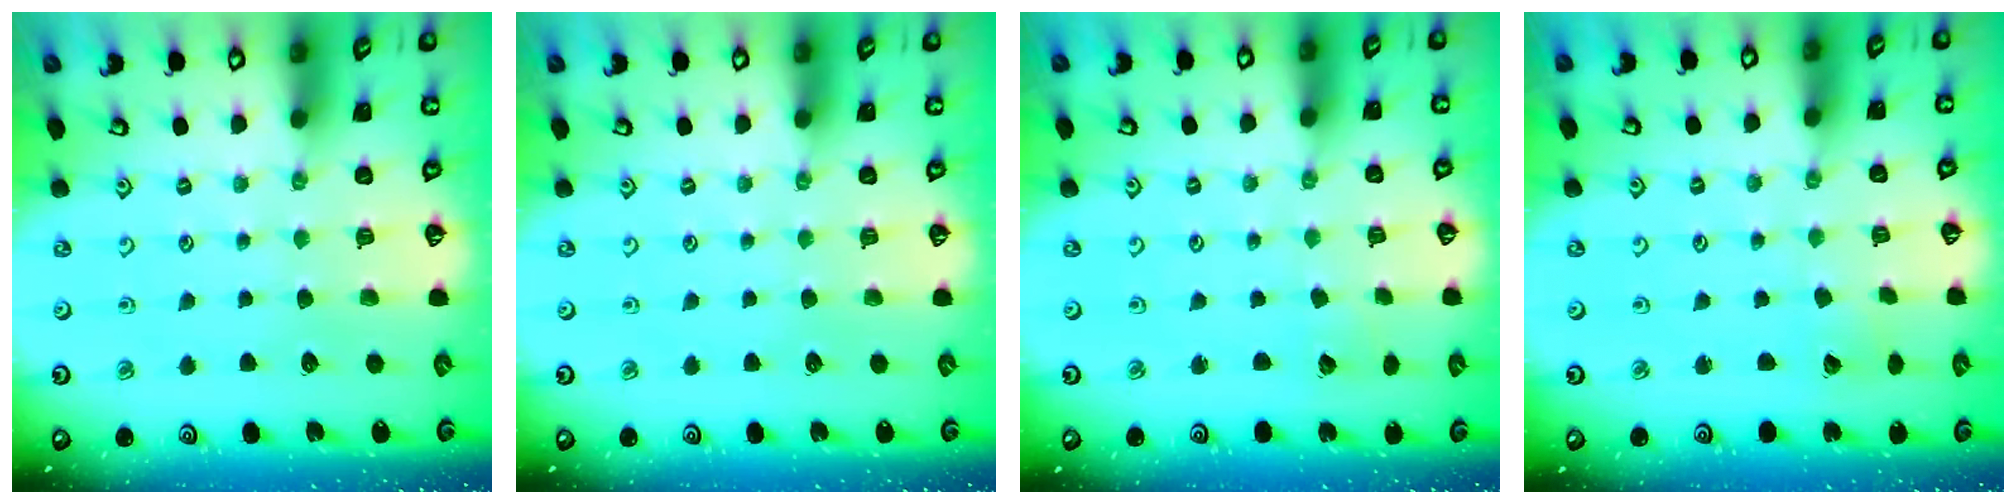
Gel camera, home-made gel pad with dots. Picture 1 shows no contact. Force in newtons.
{"total": 0.0}
{"total": 1.9, "press": 1.9, "slide": 0.2}
{"total": 2.3, "press": 2.3, "slide": 0.1}